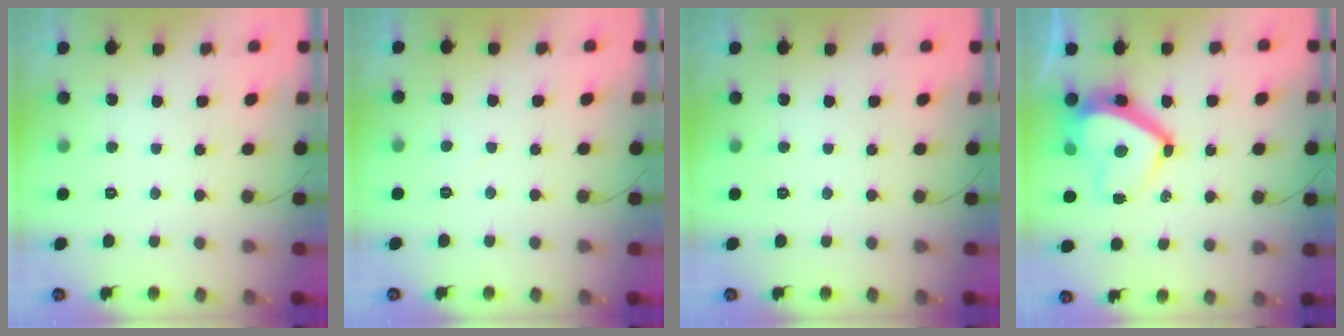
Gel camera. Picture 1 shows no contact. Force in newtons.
{"total": 0.8, "press": 0.7, "slide": 0.3}
{"total": 0.0}
{"total": 13.5, "press": 13.3, "slide": 2.3}